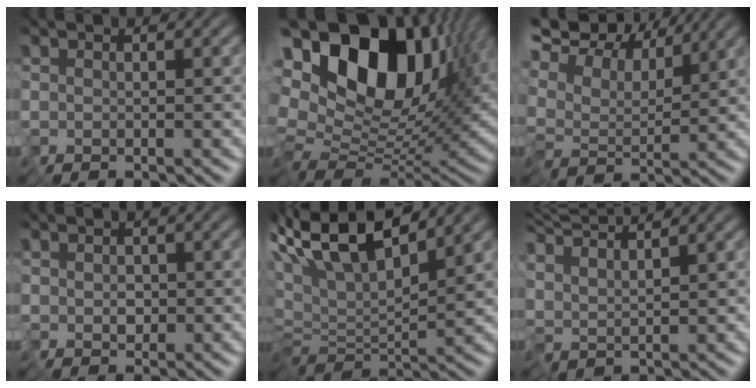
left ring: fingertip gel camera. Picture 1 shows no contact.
{"total": 18.0, "force": [6.9, 10.3, 13.1], "torque": [-0.255, 0.041, 0.118]}
{"total": 9.9, "force": [6.3, 5.2, 5.4], "torque": [-0.134, 0.031, 0.088]}
{"total": 1.9, "force": [0.0, 1.7, 0.8], "torque": [-0.005, 0.001, -0.006]}
{"total": 9.6, "force": [5.8, 2.2, 7.3], "torque": [-0.156, 0.018, 0.103]}
{"total": 4.8, "force": [4.7, -0.2, 0.9], "torque": [-0.040, 0.020, 0.095]}